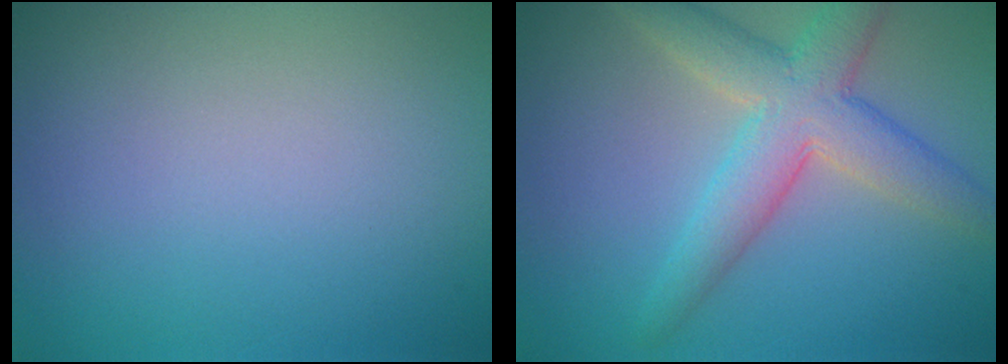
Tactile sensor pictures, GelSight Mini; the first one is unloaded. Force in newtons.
{"total": 5.9, "press": 5.9, "slide": 0.2}